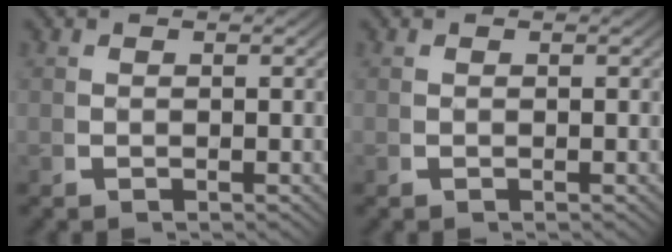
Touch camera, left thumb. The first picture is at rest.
{"total": 0.0}